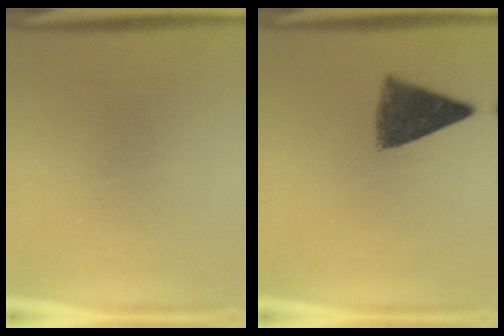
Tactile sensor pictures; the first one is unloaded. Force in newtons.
{"total": 7.5}